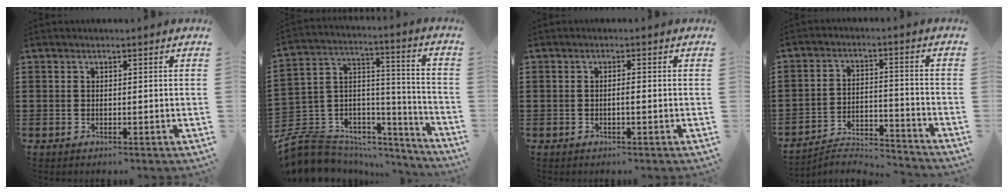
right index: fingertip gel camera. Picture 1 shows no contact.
{"total": 7.1, "force": [-5.2, 4.7, 1.2], "torque": [-0.041, -0.010, -0.093]}
{"total": 1.1, "force": [-0.3, 0.0, 1.1], "torque": [-0.019, -0.004, -0.005]}
{"total": 4.8, "force": [-4.7, 0.4, 0.8], "torque": [-0.019, 0.002, -0.095]}